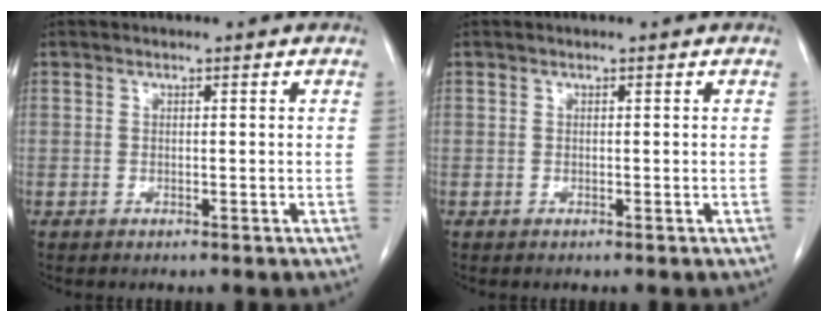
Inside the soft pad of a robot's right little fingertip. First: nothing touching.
{"total": 0.0}